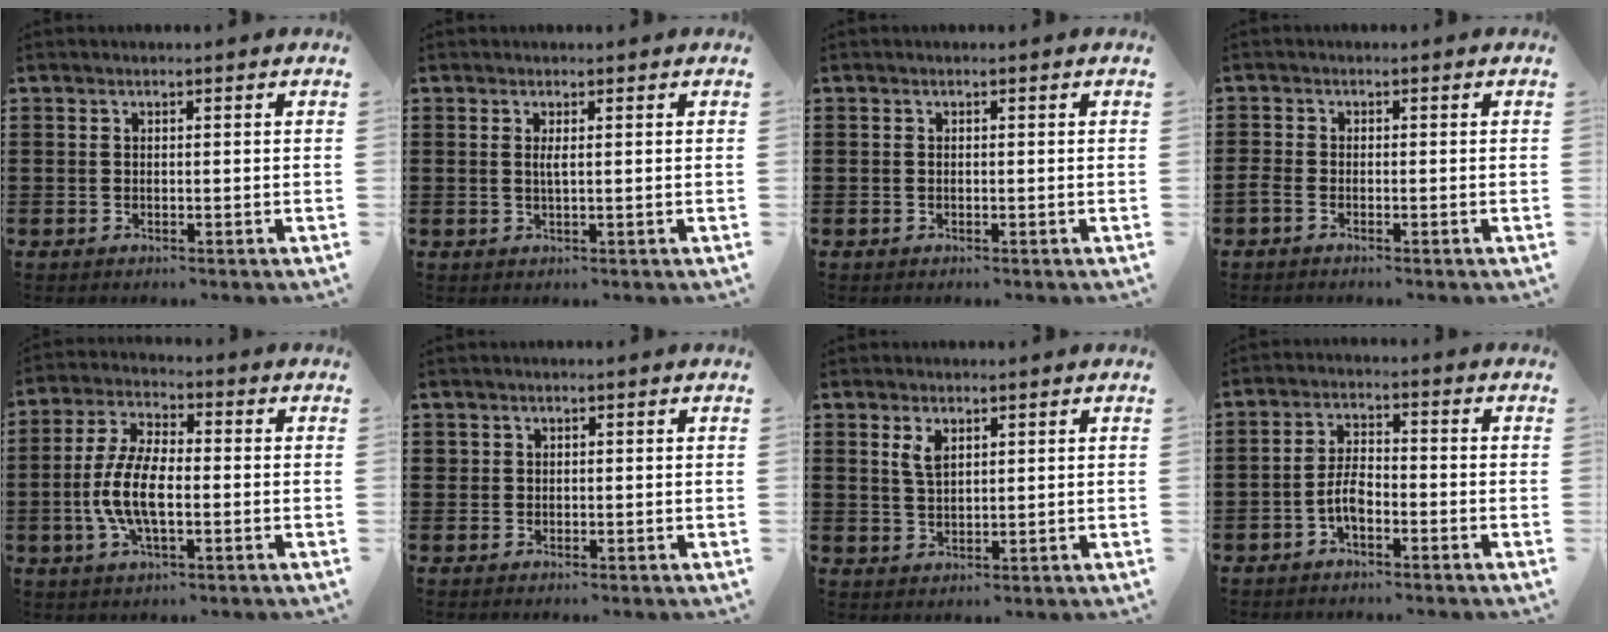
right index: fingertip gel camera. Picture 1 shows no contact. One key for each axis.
{"total": 1.3, "fx": 0.1, "fy": 0.0, "fz": 1.3, "tx": -0.026, "ty": -0.002, "tz": 0.001}
{"total": 0.0}
{"total": 1.2, "fx": -1.0, "fy": 0.5, "fz": 0.6, "tx": -0.021, "ty": -0.003, "tz": -0.021}
{"total": 8.8, "fx": -1.8, "fy": 3.7, "fz": 7.8, "tx": -0.182, "ty": -0.008, "tz": -0.042}
{"total": 1.0, "fx": 0.4, "fy": 0.9, "fz": 0.1, "tx": -0.003, "ty": 0.004, "tz": 0.008}
{"total": 3.1, "fx": 1.7, "fy": 1.4, "fz": 2.1, "tx": -0.047, "ty": 0.005, "tz": 0.030}
{"total": 4.5, "fx": -2.0, "fy": 1.8, "fz": 3.5, "tx": -0.084, "ty": 0.002, "tz": -0.044}